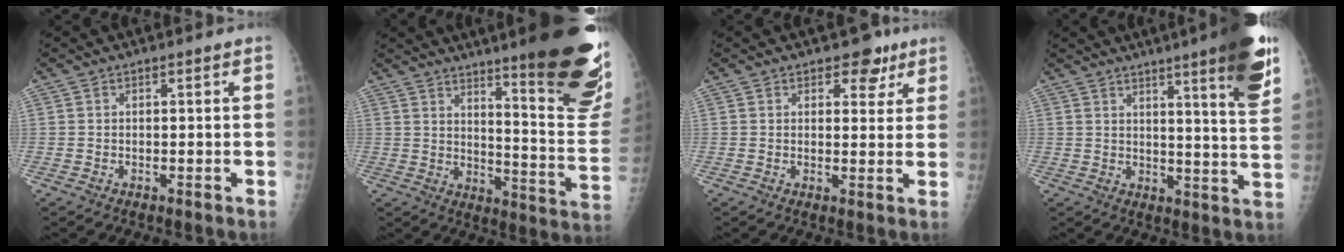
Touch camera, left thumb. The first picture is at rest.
{"total": 25.1, "force": [15.8, 3.9, 19.1], "torque": [-0.212, -0.095, 0.214]}
{"total": 5.3, "force": [3.4, 3.2, 2.5], "torque": [0.001, -0.014, 0.043]}
{"total": 15.3, "force": [8.9, 1.3, 12.4], "torque": [-0.150, -0.046, 0.113]}